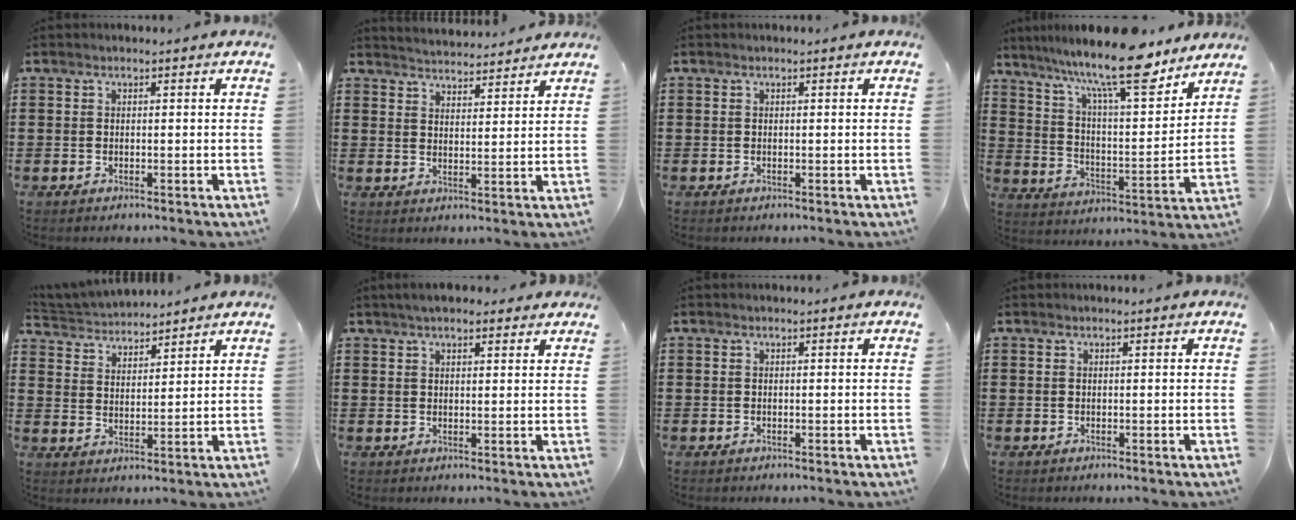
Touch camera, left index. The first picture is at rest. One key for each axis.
{"total": 3.5, "fx": 3.5, "fy": -0.2, "fz": -0.2, "tx": -0.009, "ty": -0.018, "tz": 0.063}
{"total": 0.0}
{"total": 14.4, "fx": 11.1, "fy": 2.5, "fz": 8.7, "tx": -0.168, "ty": -0.056, "tz": 0.185}
{"total": 3.6, "fx": 3.5, "fy": 0.7, "fz": -0.2, "tx": -0.013, "ty": -0.014, "tz": 0.062}
{"total": 3.4, "fx": 2.8, "fy": 1.0, "fz": 1.7, "tx": -0.039, "ty": 0.005, "tz": 0.051}
{"total": 0.0}
{"total": 0.0}